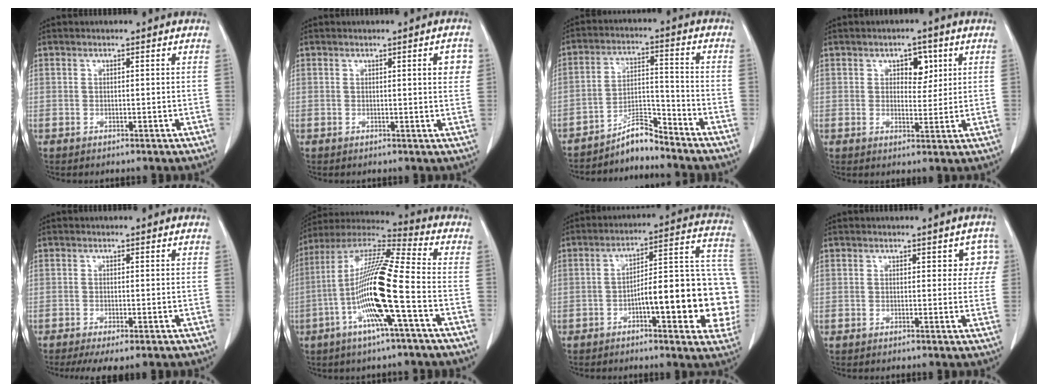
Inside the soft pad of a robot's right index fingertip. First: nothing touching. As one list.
[{"total": 3.0, "force": [0.9, 0.5, 2.9], "torque": [-0.029, 0.001, 0.007]}, {"total": 5.9, "force": [-5.6, 0.4, 1.6], "torque": [-0.028, 0.009, -0.099]}, {"total": 4.2, "force": [1.8, 2.5, 3.0], "torque": [-0.037, 0.007, 0.025]}, {"total": 4.9, "force": [-3.5, 1.1, 3.3], "torque": [-0.051, -0.013, -0.052]}, {"total": 16.3, "force": [-4.4, 0.1, 15.7], "torque": [-0.312, 0.000, -0.094]}, {"total": 18.3, "force": [-4.2, 4.4, 17.3], "torque": [-0.174, 0.046, -0.048]}, {"total": 3.4, "force": [1.4, 2.2, 2.2], "torque": [0.001, 0.011, 0.008]}]